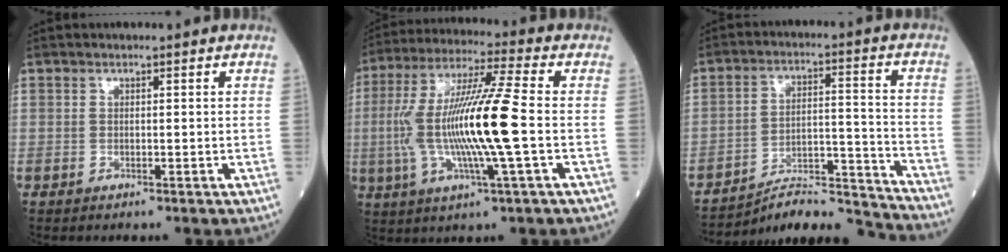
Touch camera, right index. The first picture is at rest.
{"total": 15.5, "force": [-1.3, 0.2, 15.4], "torque": [-0.307, 0.005, -0.029]}
{"total": 15.1, "force": [-14.9, -1.0, 2.5], "torque": [-0.035, 0.027, -0.233]}